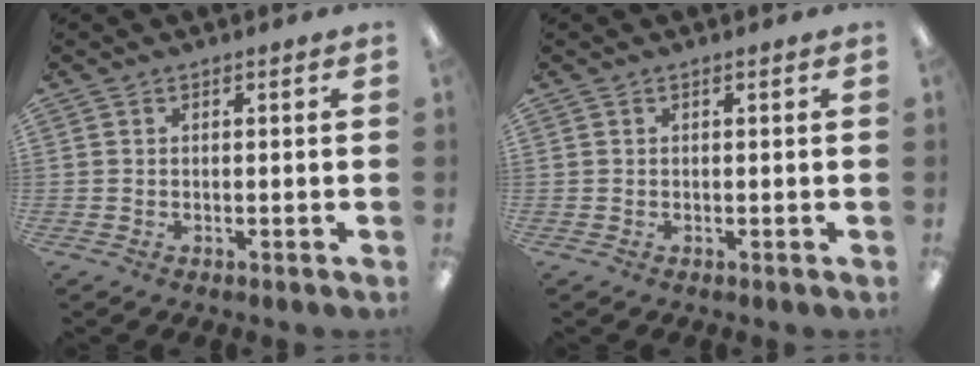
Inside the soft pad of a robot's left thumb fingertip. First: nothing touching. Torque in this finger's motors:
{"motor_torque": [0.00, 0.00, 0.01, -0.01, 0.00]}